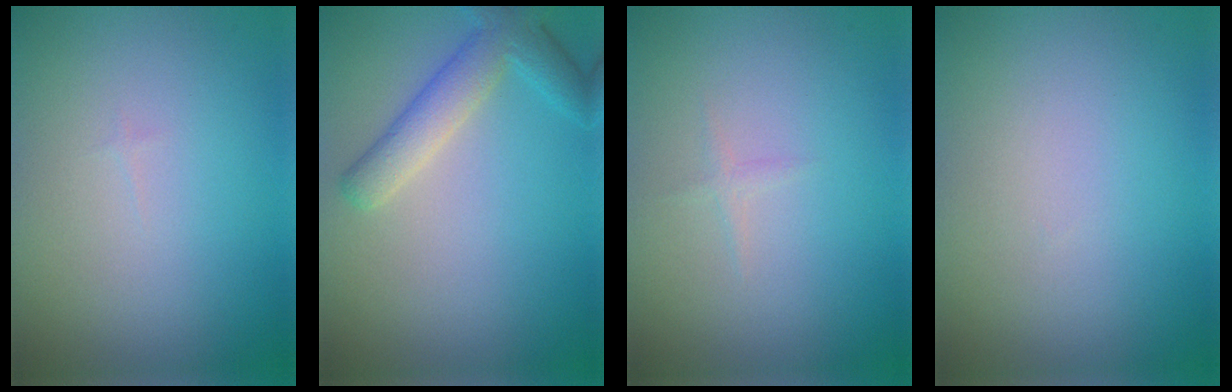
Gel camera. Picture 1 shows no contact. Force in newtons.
{"total": 4.0, "press": 4.0, "slide": 0.4}
{"total": 0.6, "press": 0.6, "slide": 0.0}
{"total": 0.0}